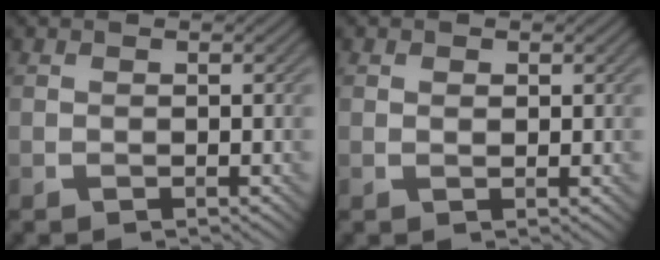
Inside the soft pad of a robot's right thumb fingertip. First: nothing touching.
{"total": 0.7, "force": [0.3, 0.4, 0.4], "torque": [-0.005, -0.003, 0.005]}